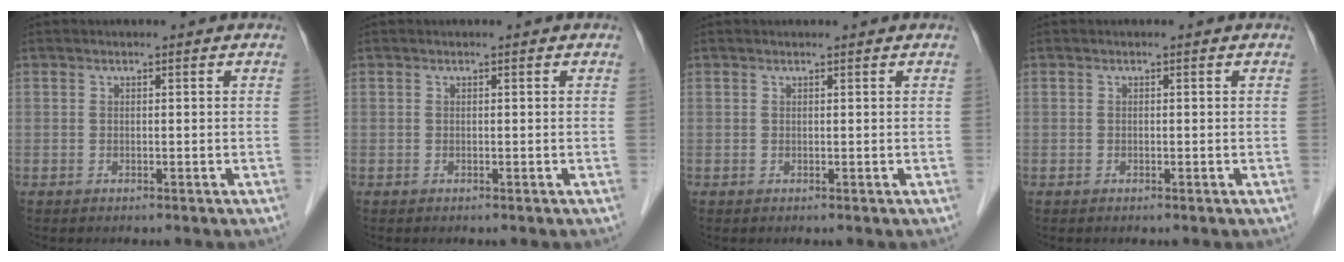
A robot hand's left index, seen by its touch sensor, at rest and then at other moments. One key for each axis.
{"total": 0.0}
{"total": 0.8, "fx": 0.8, "fy": 0.0, "fz": 0.3, "tx": -0.009, "ty": 0.010, "tz": 0.014}
{"total": 0.0}